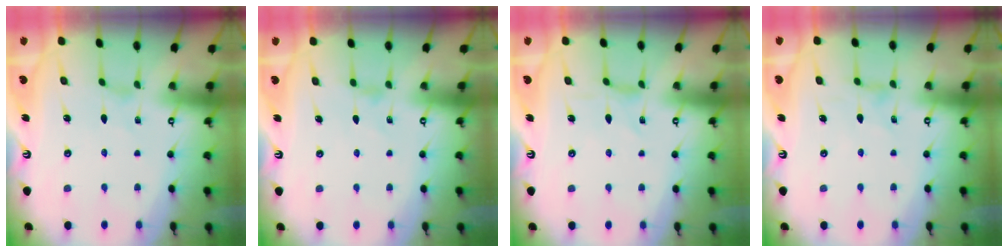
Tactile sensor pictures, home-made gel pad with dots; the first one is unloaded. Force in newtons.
{"total": 1.3, "press": 1.3, "slide": 0.4}
{"total": 0.7, "press": 0.6, "slide": 0.1}
{"total": 0.5, "press": 0.5, "slide": 0.2}